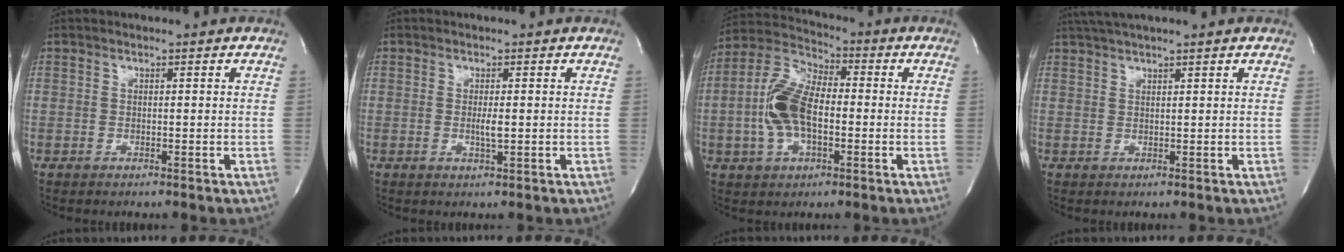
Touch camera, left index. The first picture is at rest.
{"total": 1.5, "force": [-0.2, 0.0, 1.5], "torque": [-0.037, -0.009, 0.001]}
{"total": 11.4, "force": [-1.6, 5.6, 9.8], "torque": [-0.224, 0.015, -0.031]}
{"total": 6.4, "force": [5.5, -0.6, 3.1], "torque": [-0.053, 0.035, 0.087]}